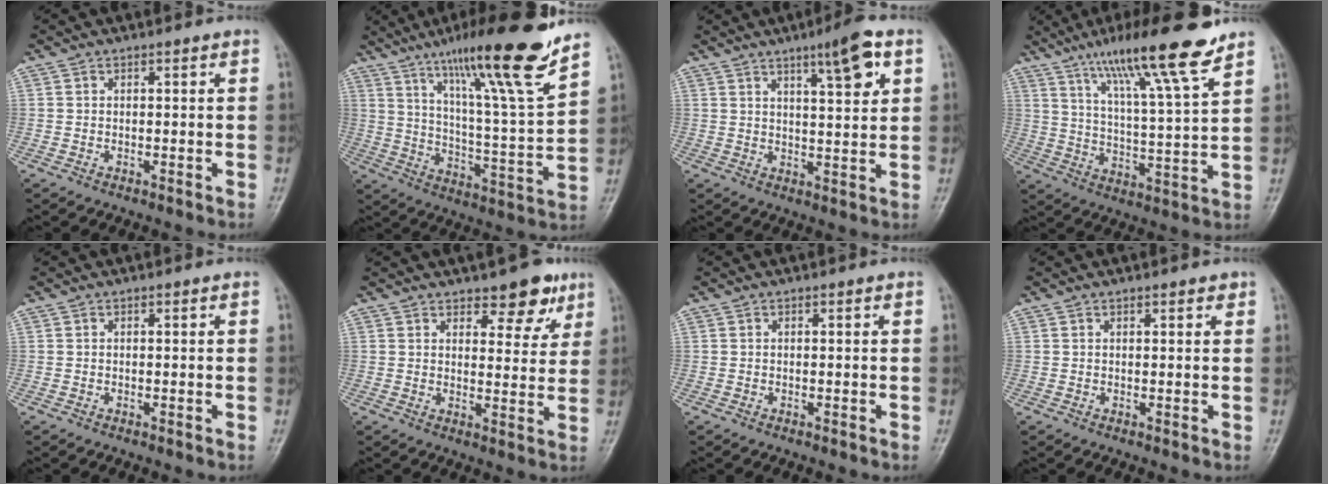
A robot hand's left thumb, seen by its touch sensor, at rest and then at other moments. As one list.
[{"total": 20.2, "force": [14.3, 1.0, 14.2], "torque": [-0.202, -0.072, 0.233]}, {"total": 8.3, "force": [4.3, 1.5, 7.0], "torque": [-0.101, -0.019, 0.065]}, {"total": 15.8, "force": [11.0, 1.3, 11.2], "torque": [-0.181, -0.052, 0.183]}, {"total": 0.0}, {"total": 7.4, "force": [5.0, 3.5, 4.2], "torque": [-0.019, -0.027, 0.067]}, {"total": 0.0}, {"total": 1.3, "force": [1.0, 0.5, 0.7], "torque": [-0.006, -0.003, 0.010]}]